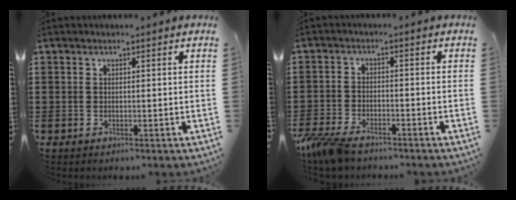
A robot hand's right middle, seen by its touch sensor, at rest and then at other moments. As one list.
[{"total": 5.2, "force": [-4.2, 1.3, 2.7], "torque": [-0.081, -0.011, -0.088]}]